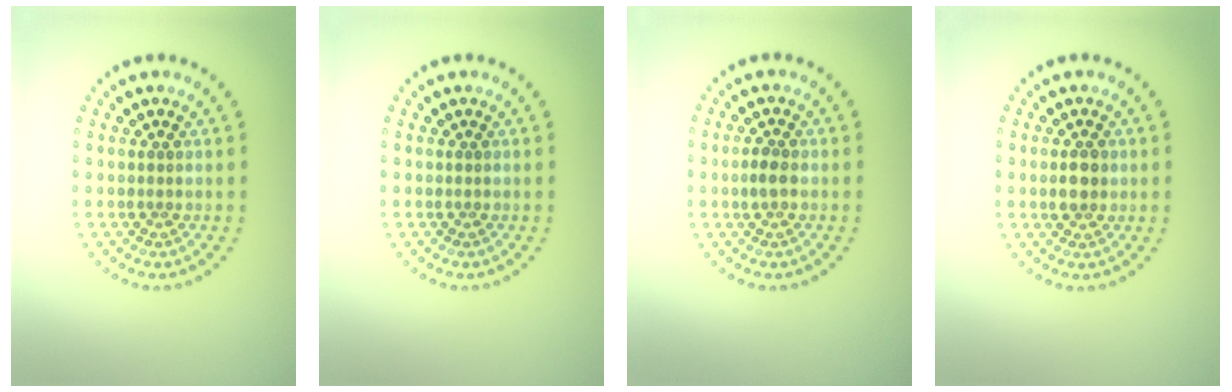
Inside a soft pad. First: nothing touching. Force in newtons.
{"total": 0.0}
{"total": 1.5, "press": 1.5, "slide": 0.2}
{"total": 1.9, "press": 1.9, "slide": 0.1}